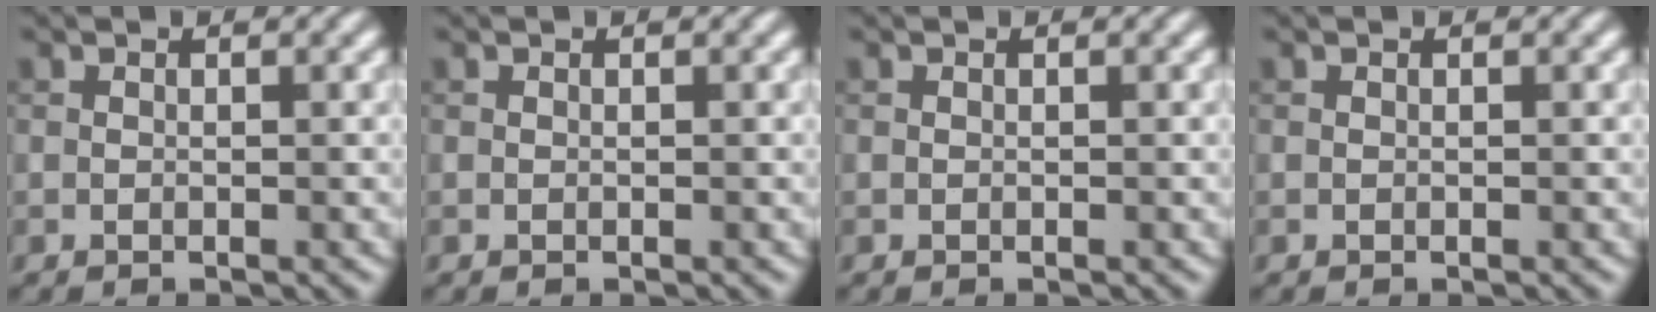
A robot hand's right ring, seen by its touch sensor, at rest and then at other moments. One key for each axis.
{"total": 0.0}
{"total": 0.0}
{"total": 0.0}